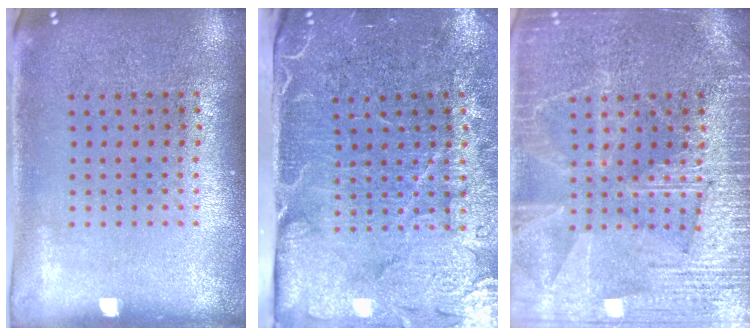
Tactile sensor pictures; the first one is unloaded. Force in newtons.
{"total": 4.8, "press": 4.0, "slide": 2.7}
{"total": 5.6, "press": 5.5, "slide": 0.7}